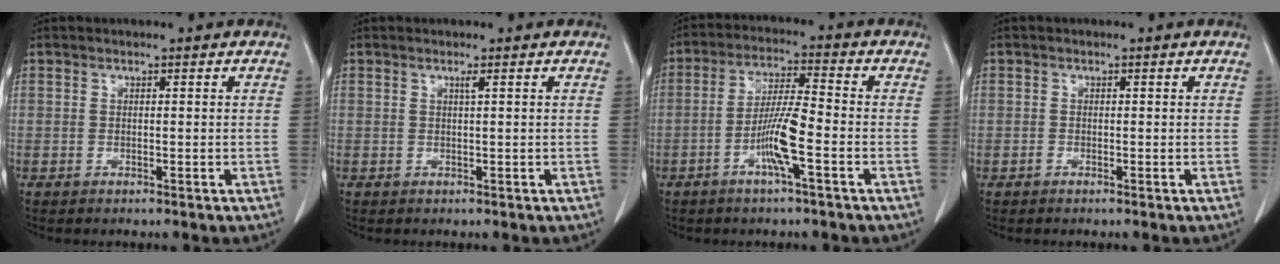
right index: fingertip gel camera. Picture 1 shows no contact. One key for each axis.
{"total": 0.6, "fx": 0.3, "fy": -0.2, "fz": 0.5, "tx": -0.015, "ty": -0.002, "tz": 0.009}
{"total": 7.6, "fx": -2.9, "fy": 0.1, "fz": 7.0, "tx": -0.142, "ty": 0.001, "tz": -0.057}
{"total": 0.6, "fx": -0.3, "fy": 0.5, "fz": 0.0, "tx": 0.000, "ty": 0.005, "tz": -0.008}